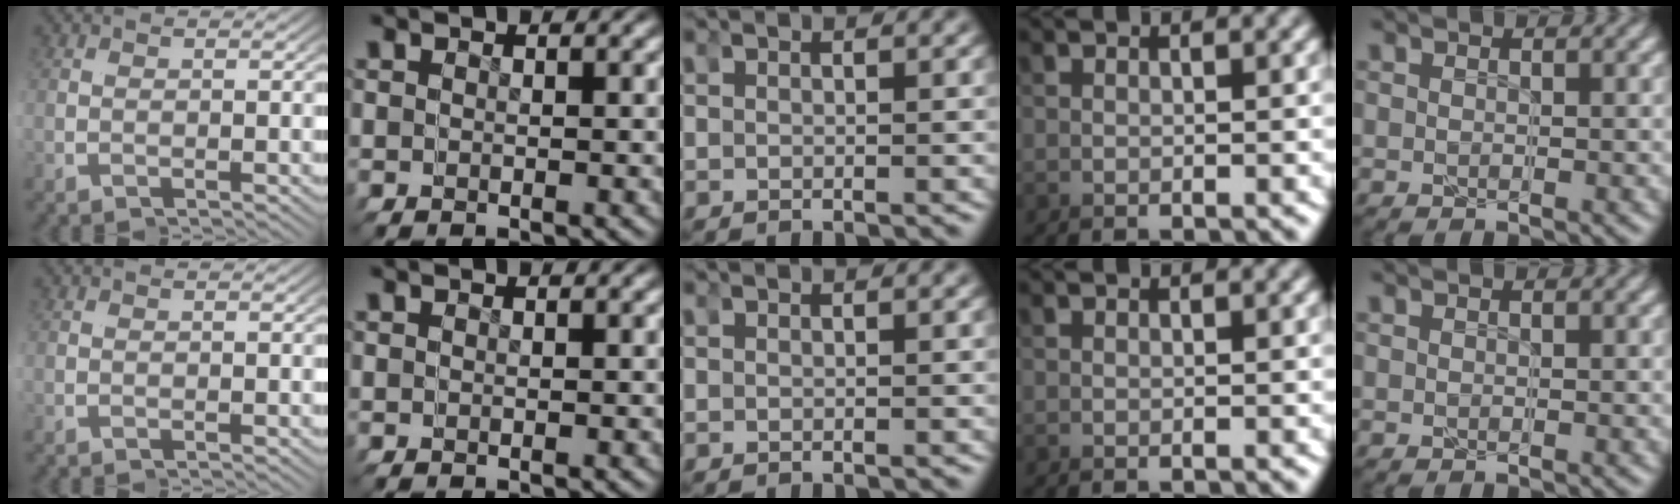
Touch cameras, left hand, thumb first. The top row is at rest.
{}